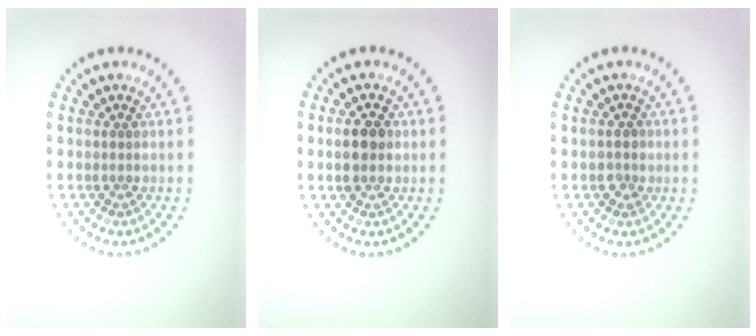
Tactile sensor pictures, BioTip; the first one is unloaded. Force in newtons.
{"total": 2.7, "press": 2.7, "slide": 0.2}
{"total": 1.3, "press": 1.3, "slide": 0.3}